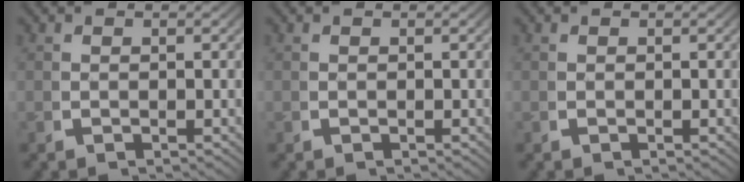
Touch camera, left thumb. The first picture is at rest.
{"total": 0.0}
{"total": 0.0}